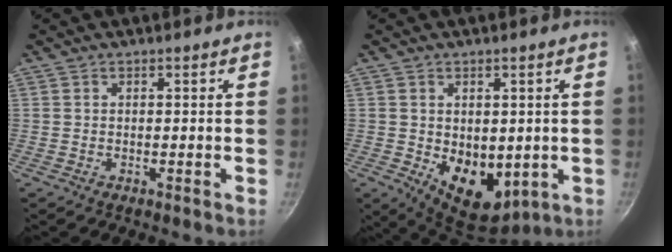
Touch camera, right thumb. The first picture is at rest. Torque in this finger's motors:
{"motor_torque": [-0.70, 0.96, 0.34, 0.26, 0.06]}